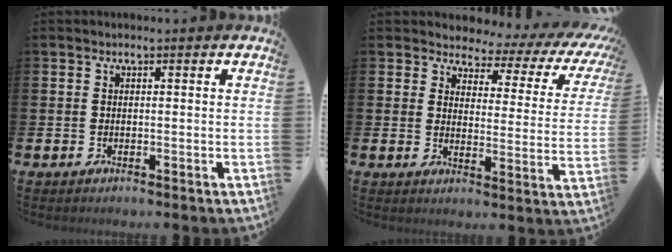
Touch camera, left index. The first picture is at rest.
{"total": 2.9, "force": [2.2, 1.7, 0.7], "torque": [-0.015, -0.033, 0.023]}